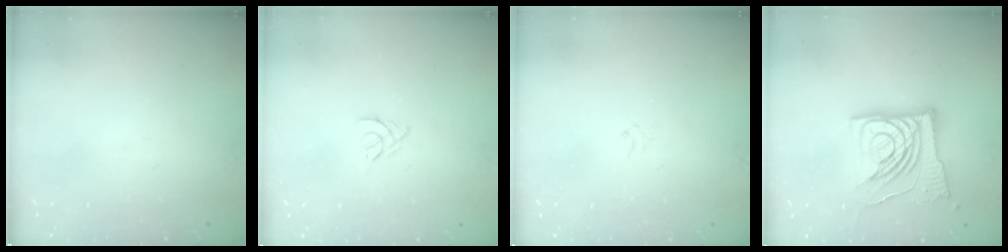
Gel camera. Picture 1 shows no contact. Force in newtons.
{"total": 2.5, "press": 2.4, "slide": 0.6}
{"total": 0.9, "press": 0.8, "slide": 0.4}
{"total": 15.6, "press": 15.5, "slide": 1.6}